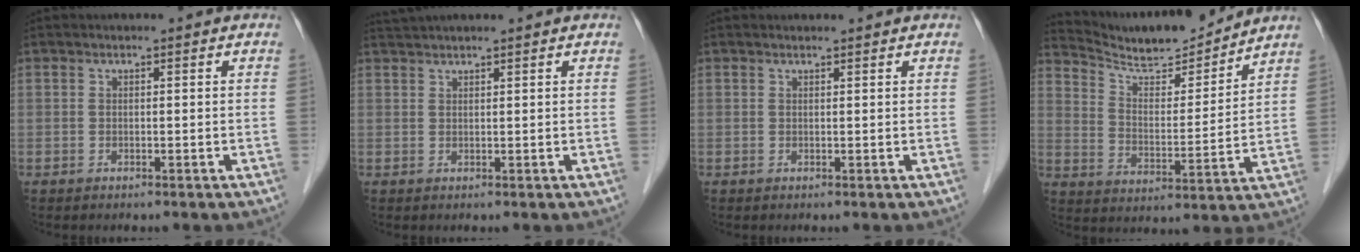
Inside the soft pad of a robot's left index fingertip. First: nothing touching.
{"total": 3.6, "force": [3.3, -0.3, 1.4], "torque": [-0.019, 0.034, 0.060]}
{"total": 1.0, "force": [1.0, 0.0, 0.2], "torque": [-0.008, 0.011, 0.019]}
{"total": 13.9, "force": [13.2, 1.0, 4.2], "torque": [-0.079, -0.002, 0.224]}